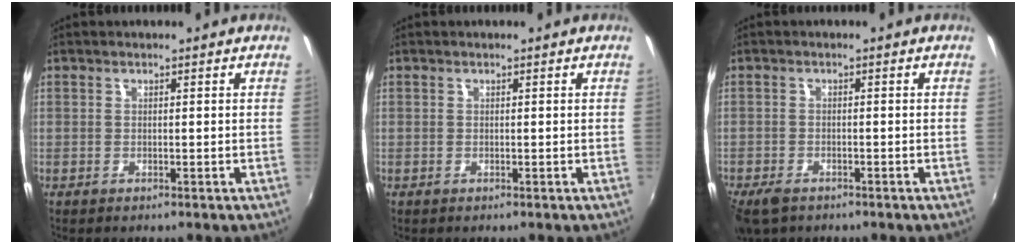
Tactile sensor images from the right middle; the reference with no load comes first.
{"total": 0.0}
{"total": 4.9, "force": [-3.6, 2.3, 2.4], "torque": [-0.064, -0.018, -0.070]}